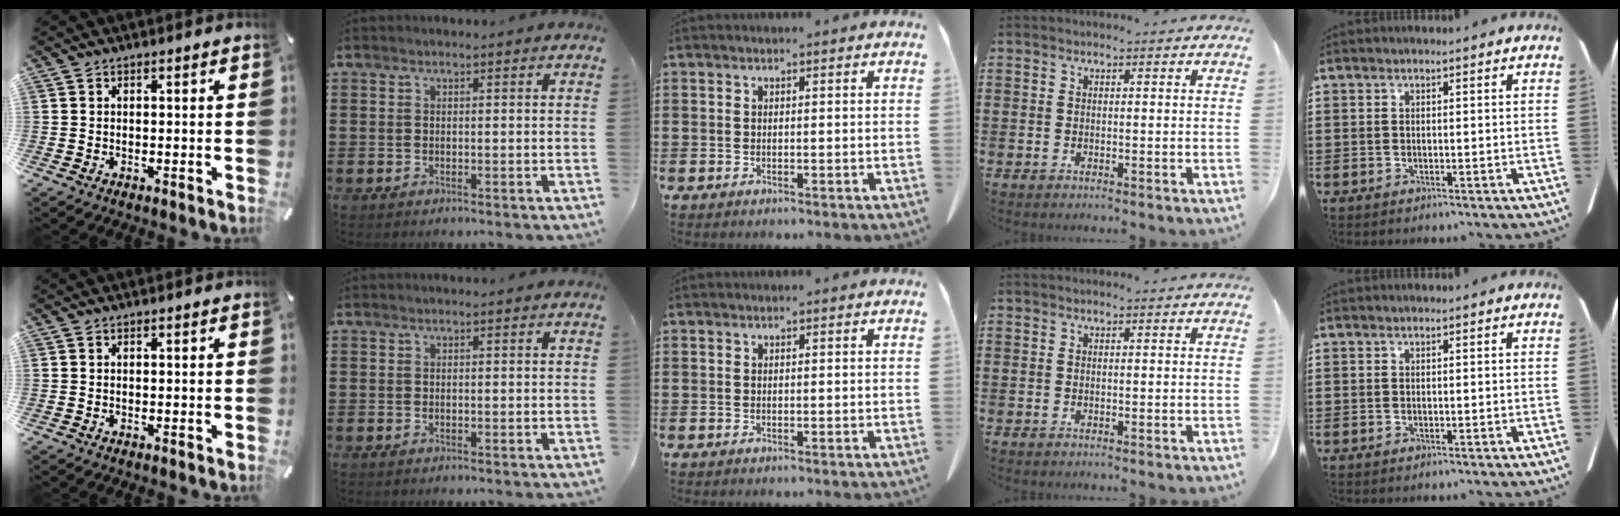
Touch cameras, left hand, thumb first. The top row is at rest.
{}